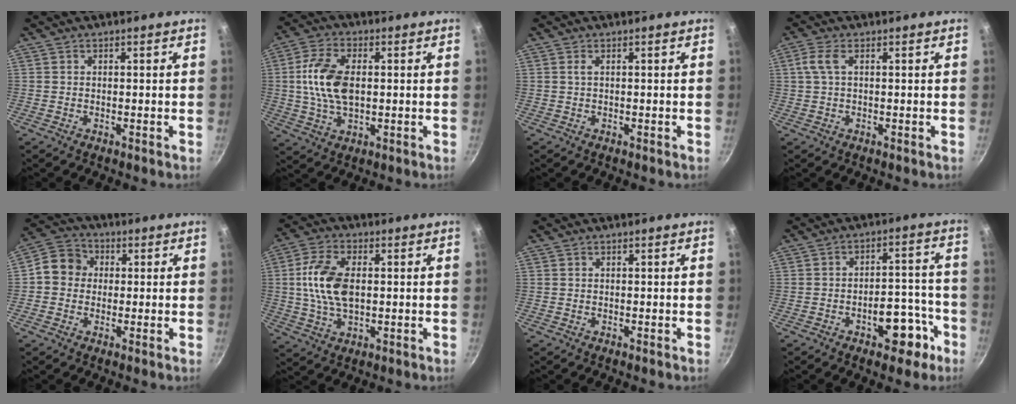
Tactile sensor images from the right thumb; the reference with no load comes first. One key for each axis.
{"total": 11.3, "fx": 0.8, "fy": 6.4, "fz": 9.2, "tx": -0.174, "ty": 0.013, "tz": 0.012}
{"total": 0.7, "fx": 0.2, "fy": 0.1, "fz": 0.6, "tx": -0.013, "ty": 0.001, "tz": 0.004}
{"total": 3.2, "fx": 0.7, "fy": 1.3, "fz": 2.9, "tx": -0.068, "ty": 0.009, "tz": 0.013}
{"total": 7.3, "fx": 0.3, "fy": 6.5, "fz": 3.2, "tx": -0.026, "ty": 0.015, "tz": -0.017}
{"total": 10.2, "fx": 0.9, "fy": 5.8, "fz": 8.3, "tx": -0.156, "ty": 0.008, "tz": 0.014}
{"total": 0.0}
{"total": 10.1, "fx": -5.1, "fy": 5.4, "fz": 6.9, "tx": -0.057, "ty": 0.052, "tz": -0.059}